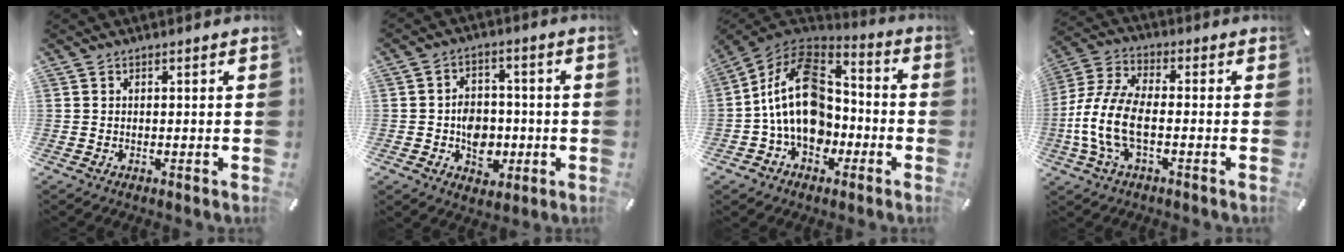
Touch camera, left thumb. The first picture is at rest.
{"total": 8.5, "force": [-1.8, 7.1, 4.3], "torque": [-0.059, 0.016, -0.027]}
{"total": 19.2, "force": [-2.6, 14.4, 12.4], "torque": [-0.238, 0.023, -0.046]}
{"total": 11.4, "force": [-3.2, 5.7, 9.3], "torque": [-0.216, -0.008, -0.060]}